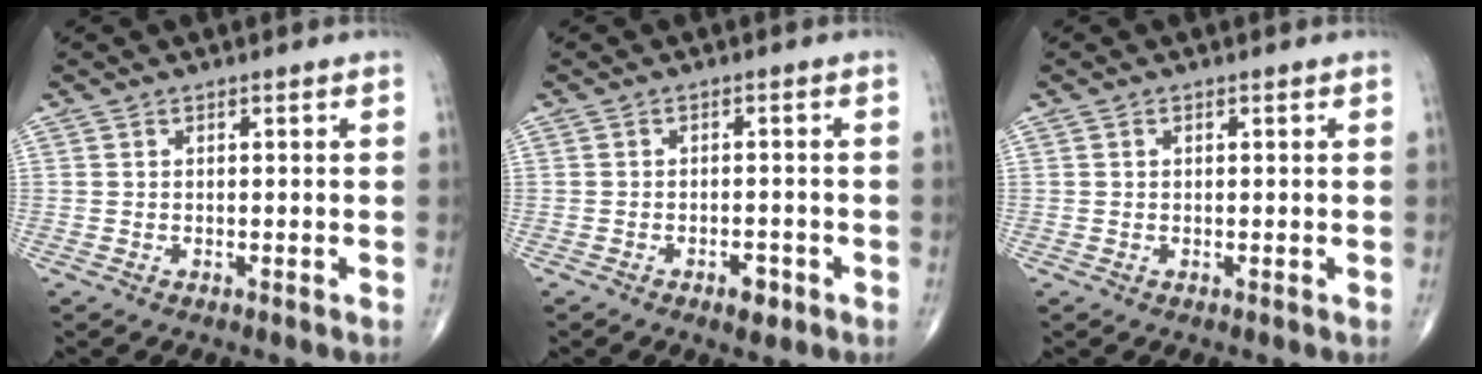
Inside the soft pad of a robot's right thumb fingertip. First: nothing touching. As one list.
[{"total": 3.0, "force": [-1.6, 1.4, 2.0], "torque": [-0.019, 0.006, -0.023]}, {"total": 0.0}]